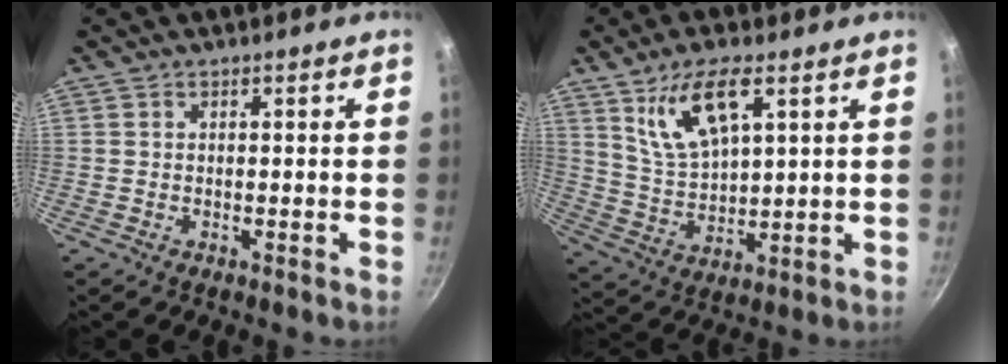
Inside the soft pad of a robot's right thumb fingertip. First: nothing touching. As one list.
[{"total": 11.1, "force": [5.7, 4.2, 8.6], "torque": [-0.158, -0.021, 0.121]}]